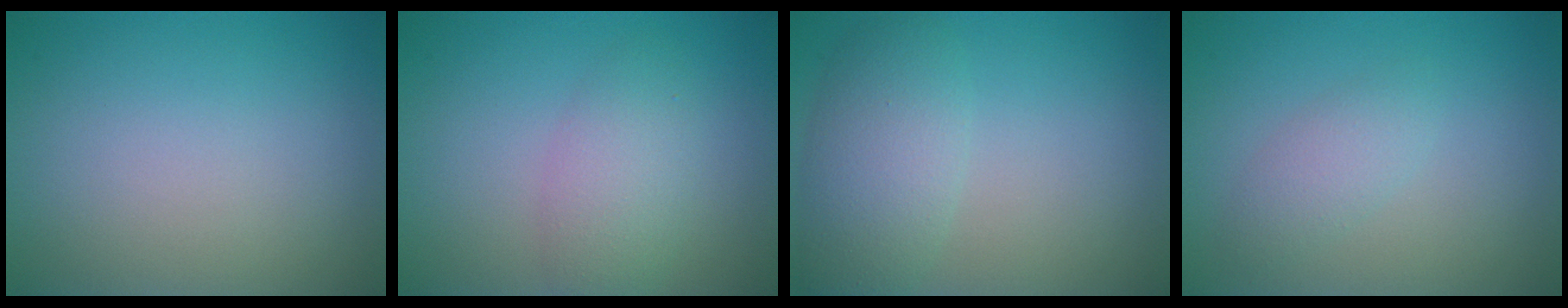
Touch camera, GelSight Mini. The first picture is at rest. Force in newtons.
{"total": 3.2, "press": 3.2, "slide": 0.2}
{"total": 4.4, "press": 4.4, "slide": 0.1}
{"total": 1.9, "press": 1.9, "slide": 0.1}